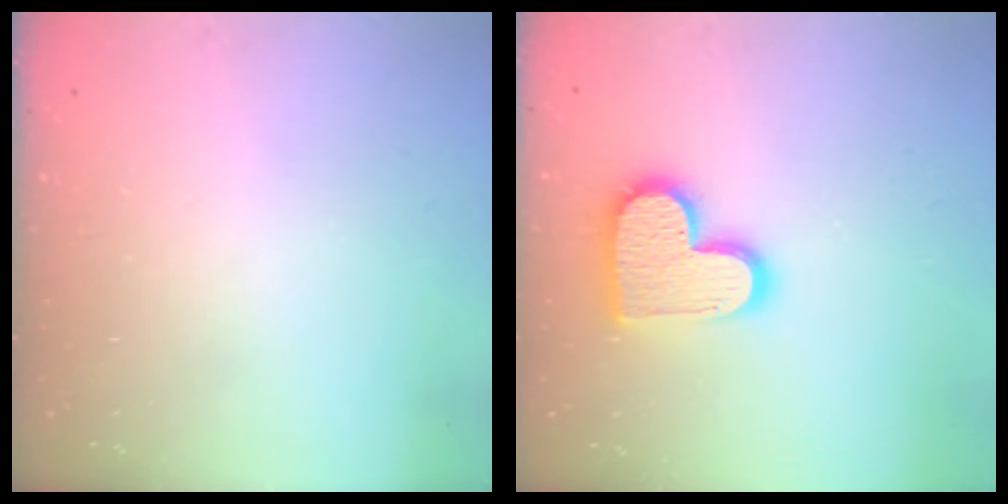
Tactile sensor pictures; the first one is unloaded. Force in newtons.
{"total": 13.8, "press": 13.8, "slide": 0.6}